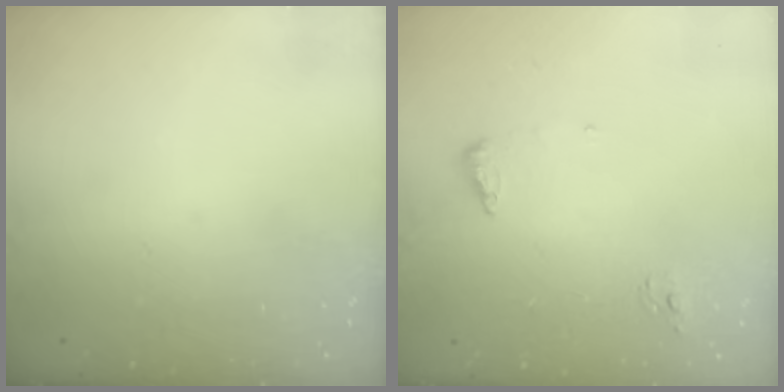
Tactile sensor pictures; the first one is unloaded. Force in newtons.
{"total": 6.3, "press": 6.1, "slide": 1.6}